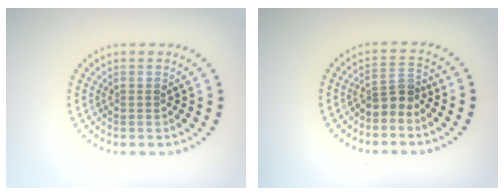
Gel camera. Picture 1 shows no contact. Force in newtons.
{"total": 2.3, "press": 1.8, "slide": 1.5}